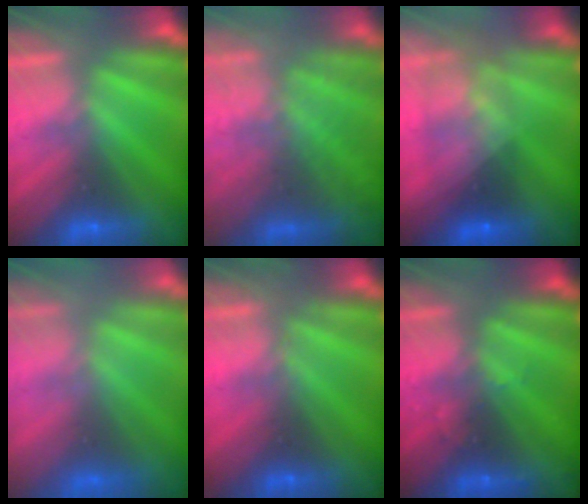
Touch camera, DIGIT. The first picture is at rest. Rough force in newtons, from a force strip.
{"total": 10.5}
{"total": 7.4}
{"total": 7.4}
{"total": 4.7}
{"total": 3.0}